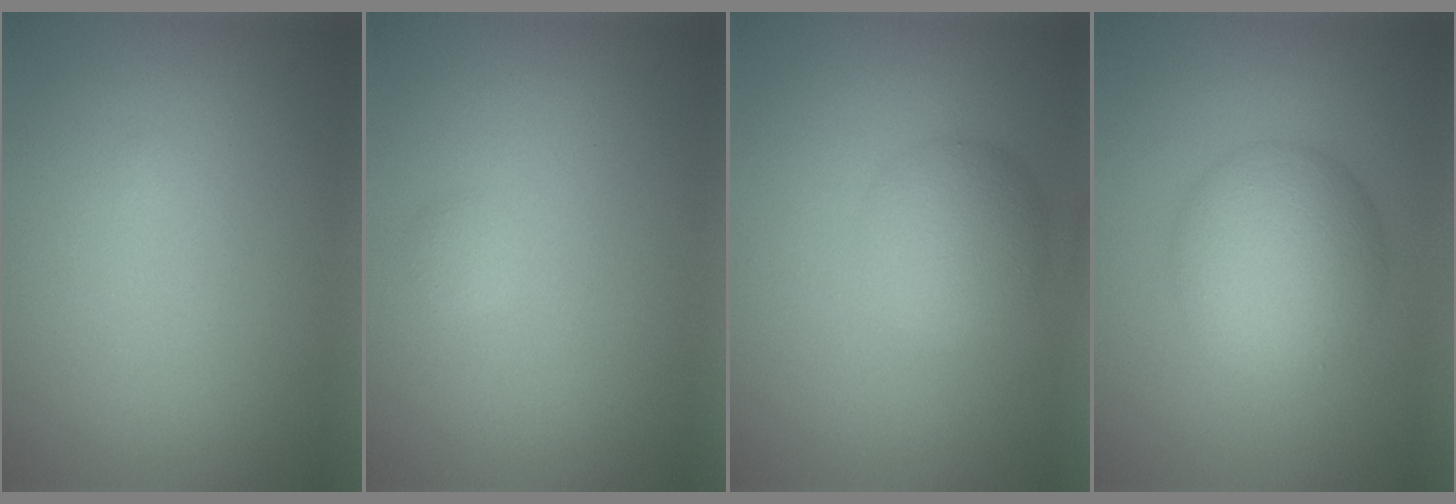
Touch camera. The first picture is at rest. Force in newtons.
{"total": 0.7, "press": 0.7, "slide": 0.0}
{"total": 4.0, "press": 4.0, "slide": 0.1}
{"total": 6.9, "press": 6.9, "slide": 0.3}